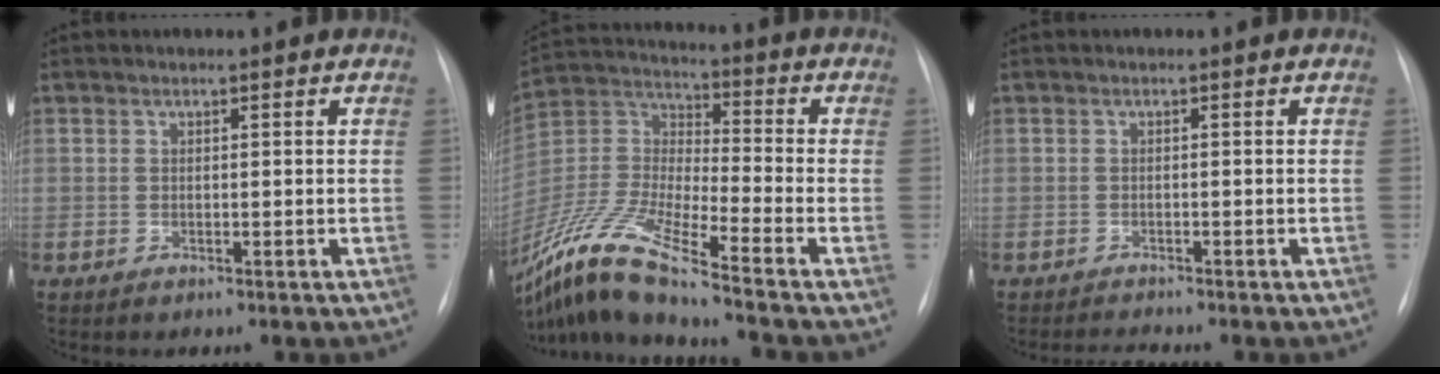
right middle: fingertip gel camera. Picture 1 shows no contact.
{"total": 16.4, "force": [-13.0, -0.5, 10.0], "torque": [-0.224, -0.016, -0.254]}
{"total": 1.6, "force": [-1.4, -0.7, 0.0], "torque": [-0.010, -0.013, -0.024]}